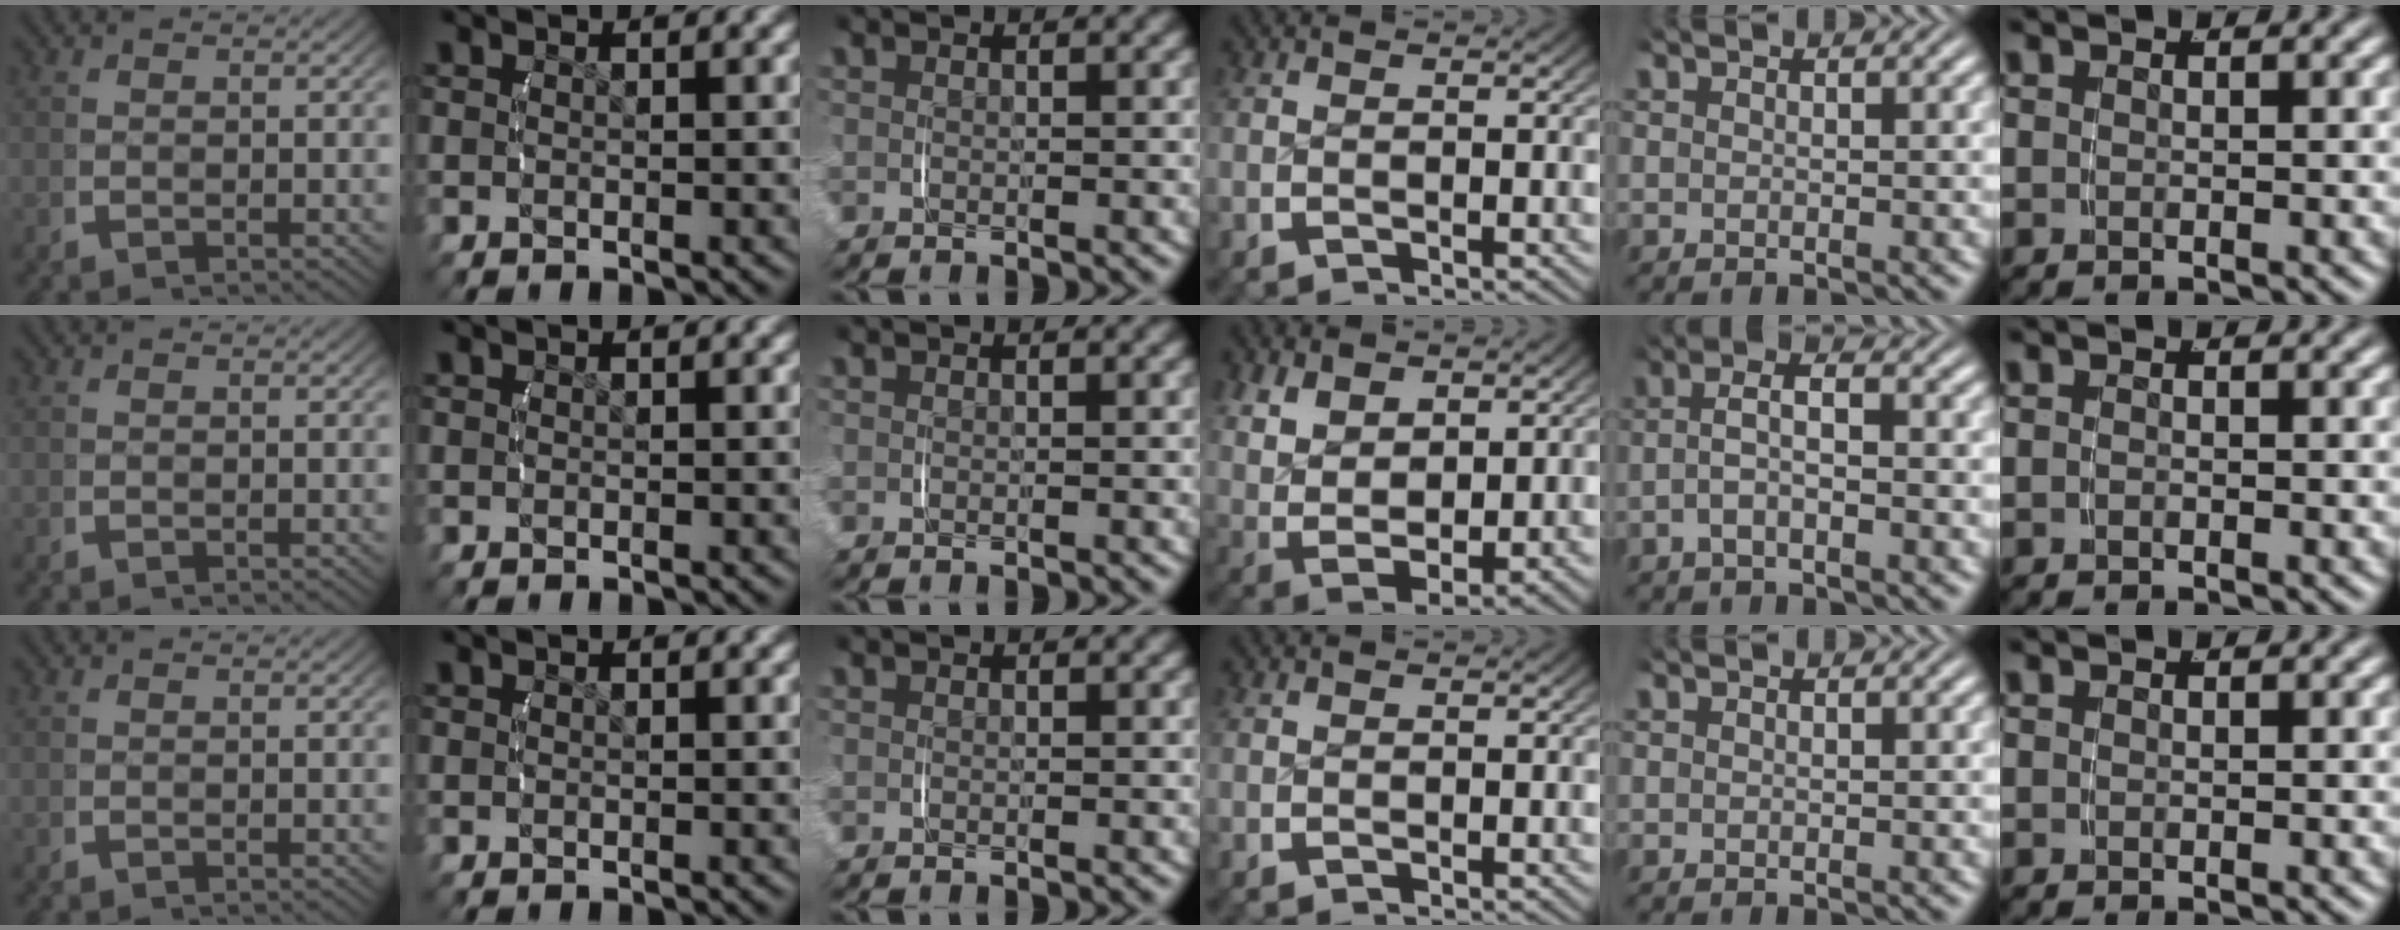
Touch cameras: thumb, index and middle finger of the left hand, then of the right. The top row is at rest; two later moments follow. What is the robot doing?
{"motion": "lift_and_place", "object": "scarf"}